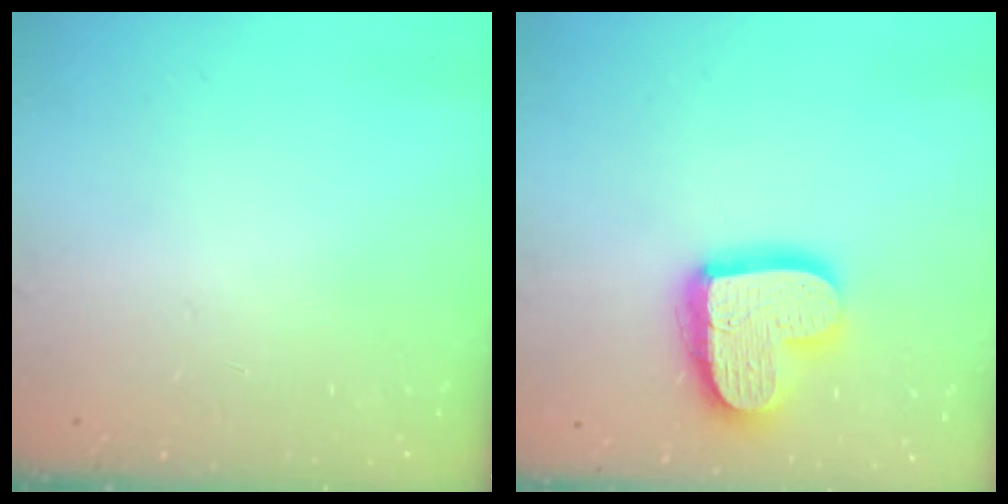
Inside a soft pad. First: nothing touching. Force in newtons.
{"total": 16.4, "press": 16.4, "slide": 1.0}